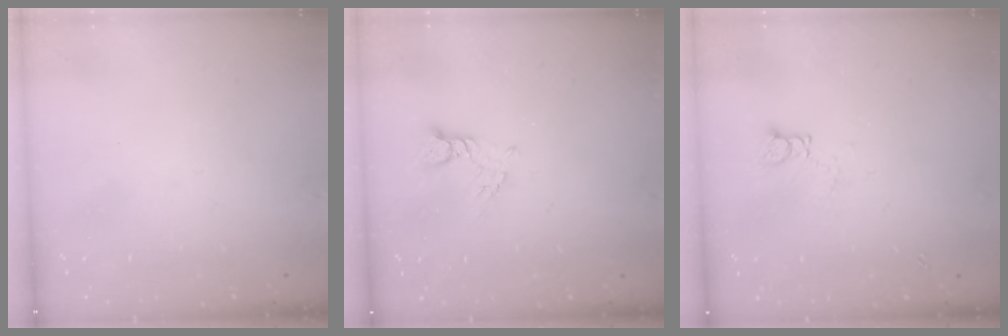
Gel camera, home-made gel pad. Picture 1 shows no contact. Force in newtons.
{"total": 2.5, "press": 2.5, "slide": 0.1}
{"total": 3.5, "press": 3.4, "slide": 0.4}